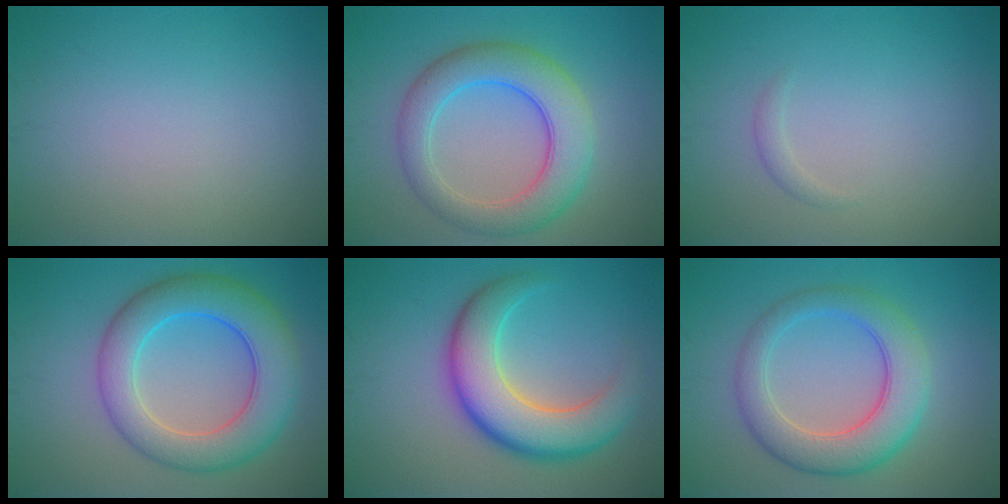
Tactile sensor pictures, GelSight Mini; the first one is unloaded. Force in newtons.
{"total": 6.8, "press": 6.8, "slide": 0.4}
{"total": 0.8, "press": 0.8, "slide": 0.0}
{"total": 8.1, "press": 8.1, "slide": 0.1}
{"total": 8.0, "press": 8.0, "slide": 0.6}
{"total": 6.5, "press": 6.5, "slide": 0.1}